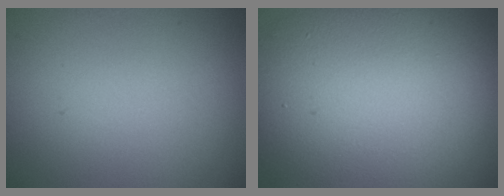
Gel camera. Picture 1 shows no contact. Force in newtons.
{"total": 14.1, "press": 14.1, "slide": 1.0}